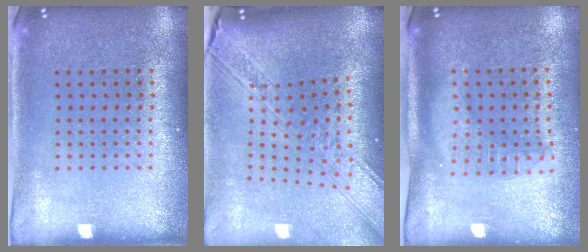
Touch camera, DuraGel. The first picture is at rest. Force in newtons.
{"total": 3.5, "press": 2.7, "slide": 2.3}
{"total": 1.8, "press": 1.5, "slide": 1.0}